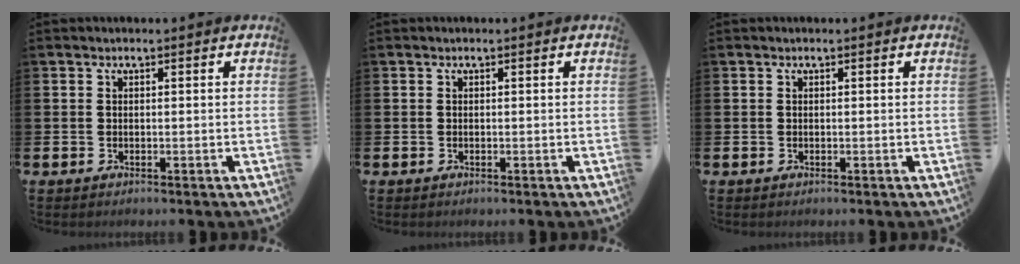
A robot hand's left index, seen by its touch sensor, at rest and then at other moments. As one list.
[{"total": 0.0}, {"total": 0.0}]